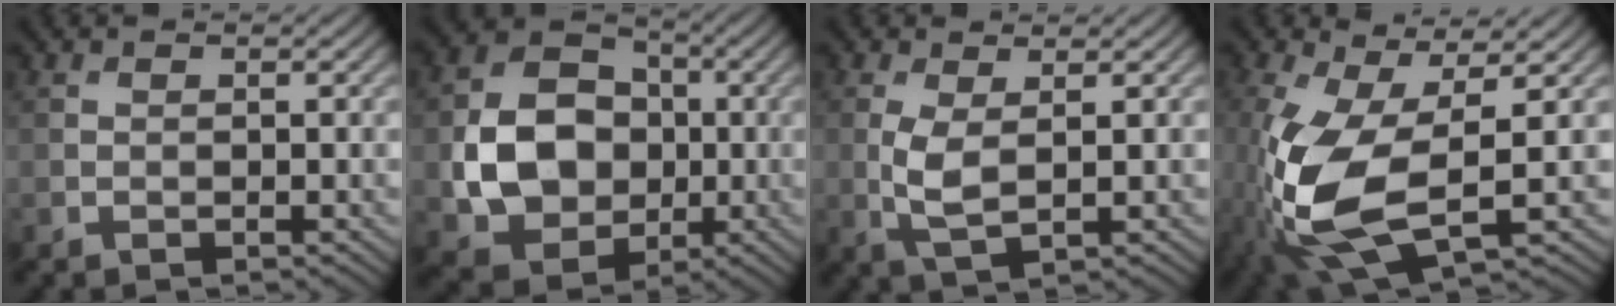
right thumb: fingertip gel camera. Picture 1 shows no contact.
{"total": 11.0, "force": [-1.1, 9.0, 6.3], "torque": [-0.145, -0.002, -0.025]}
{"total": 3.7, "force": [0.5, 1.3, 3.5], "torque": [-0.088, -0.003, 0.012]}
{"total": 13.4, "force": [-2.2, 6.0, 11.8], "torque": [-0.305, -0.025, -0.037]}